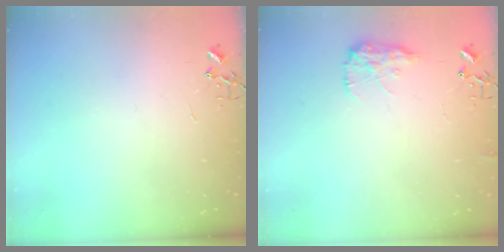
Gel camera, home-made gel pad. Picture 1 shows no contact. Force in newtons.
{"total": 9.8, "press": 9.8, "slide": 0.2}